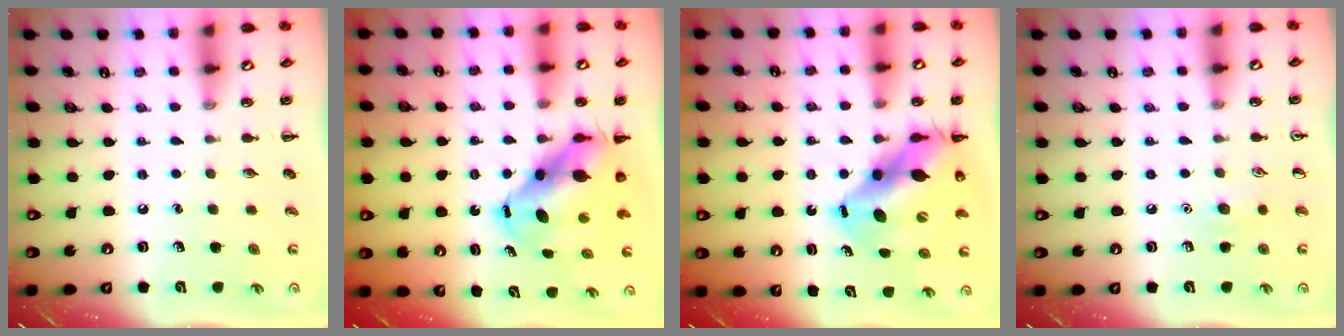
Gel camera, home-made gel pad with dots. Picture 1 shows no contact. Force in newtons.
{"total": 8.2, "press": 7.9, "slide": 2.3}
{"total": 14.1, "press": 13.6, "slide": 3.7}
{"total": 6.4, "press": 6.1, "slide": 2.0}